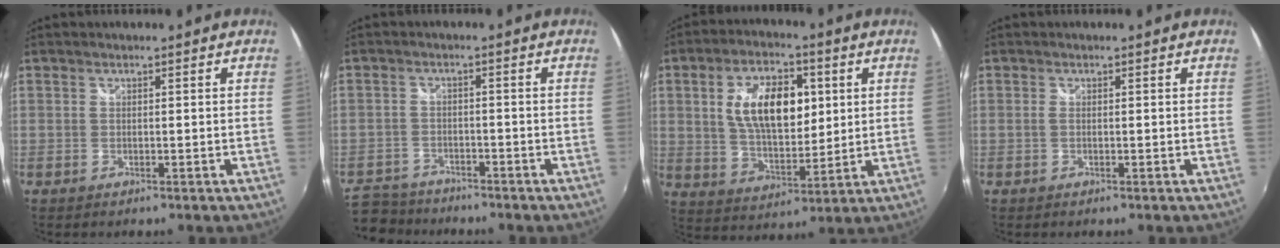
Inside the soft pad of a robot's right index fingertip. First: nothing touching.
{"total": 8.7, "force": [-7.3, 4.2, 1.7], "torque": [-0.066, 0.003, -0.130]}
{"total": 13.9, "force": [3.2, 7.3, 11.4], "torque": [-0.203, 0.011, 0.062]}
{"total": 0.7, "force": [0.0, 0.1, 0.7], "torque": [-0.016, 0.000, -0.003]}